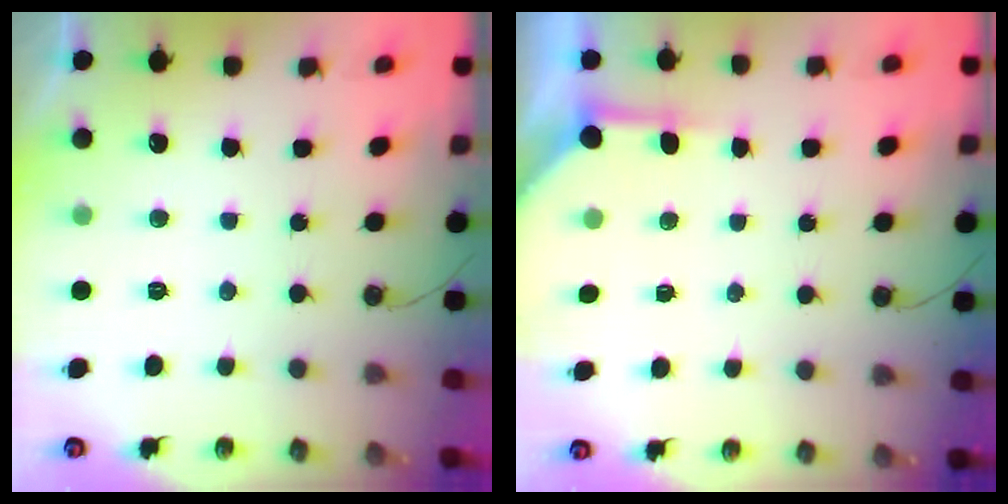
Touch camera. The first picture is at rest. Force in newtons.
{"total": 3.8, "press": 3.8, "slide": 0.4}